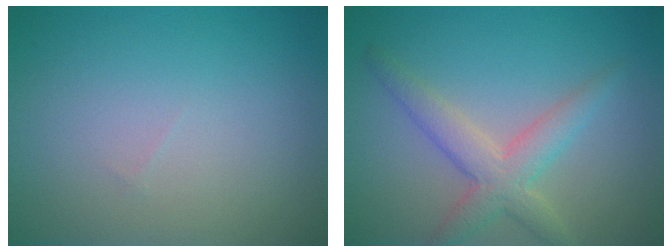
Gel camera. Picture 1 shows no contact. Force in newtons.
{"total": 3.8, "press": 3.8, "slide": 0.2}